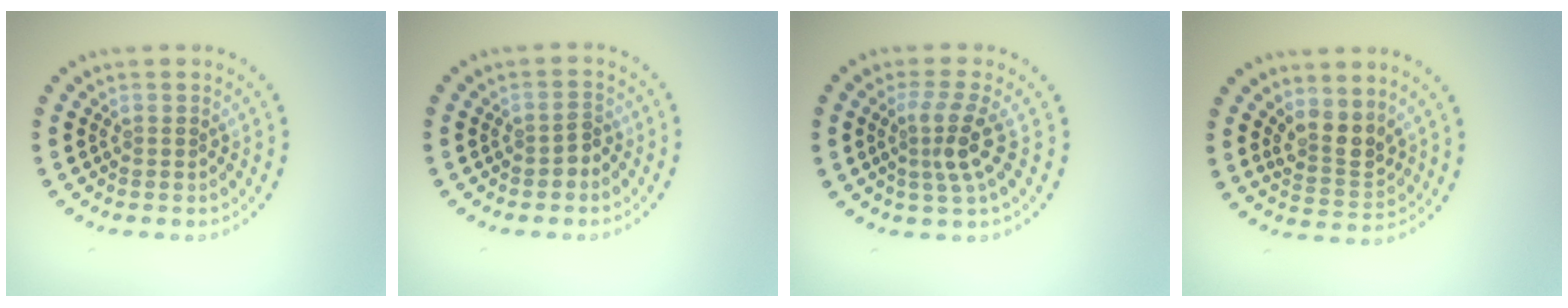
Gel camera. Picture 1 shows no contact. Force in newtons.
{"total": 1.3, "press": 1.2, "slide": 0.5}
{"total": 3.1, "press": 2.3, "slide": 2.1}
{"total": 2.7, "press": 2.3, "slide": 1.5}